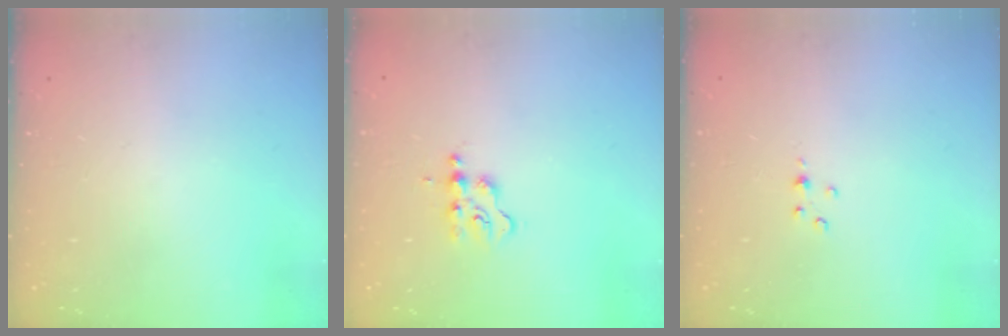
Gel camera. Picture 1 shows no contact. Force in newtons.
{"total": 2.9, "press": 2.9, "slide": 0.4}
{"total": 2.2, "press": 2.2, "slide": 0.4}